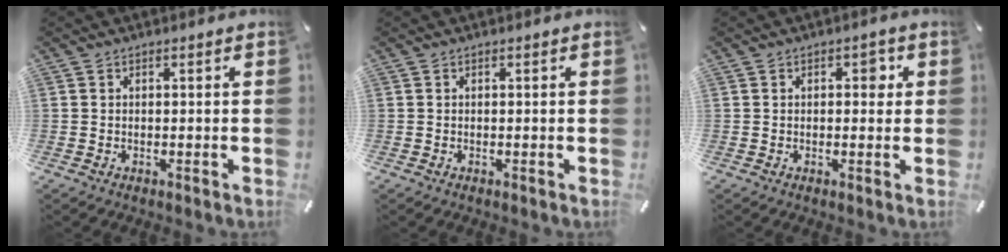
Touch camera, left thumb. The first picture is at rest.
{"total": 0.0}
{"total": 2.8, "force": [0.7, 1.7, 2.1], "torque": [-0.012, -0.002, 0.002]}